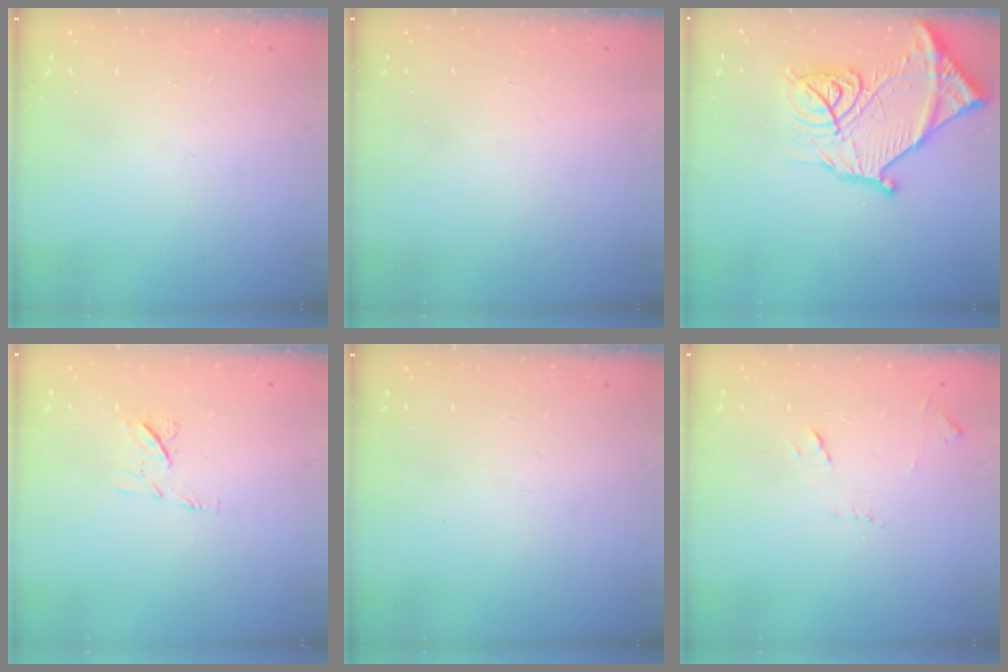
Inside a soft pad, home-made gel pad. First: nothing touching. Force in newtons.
{"total": 1.6, "press": 1.6, "slide": 0.1}
{"total": 21.2, "press": 21.1, "slide": 1.9}
{"total": 7.2, "press": 7.0, "slide": 1.4}
{"total": 0.0}
{"total": 7.8, "press": 7.8, "slide": 0.6}